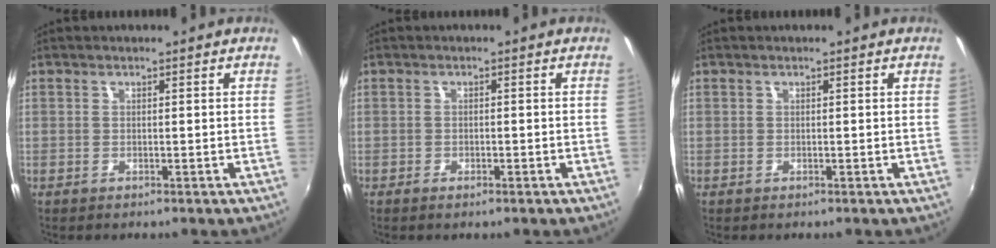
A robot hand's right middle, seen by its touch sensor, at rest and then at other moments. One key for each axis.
{"total": 1.6, "fx": -1.1, "fy": 0.7, "fz": 0.8, "tx": -0.016, "ty": -0.006, "tz": -0.021}
{"total": 0.0}